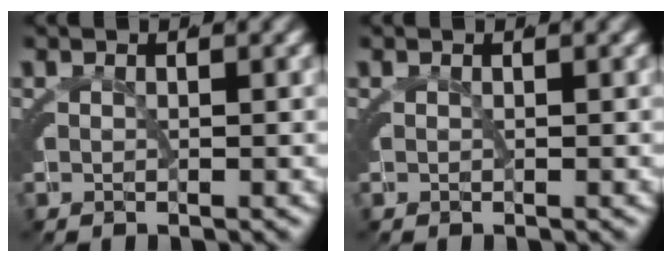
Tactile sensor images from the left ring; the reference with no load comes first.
{"total": 0.0}